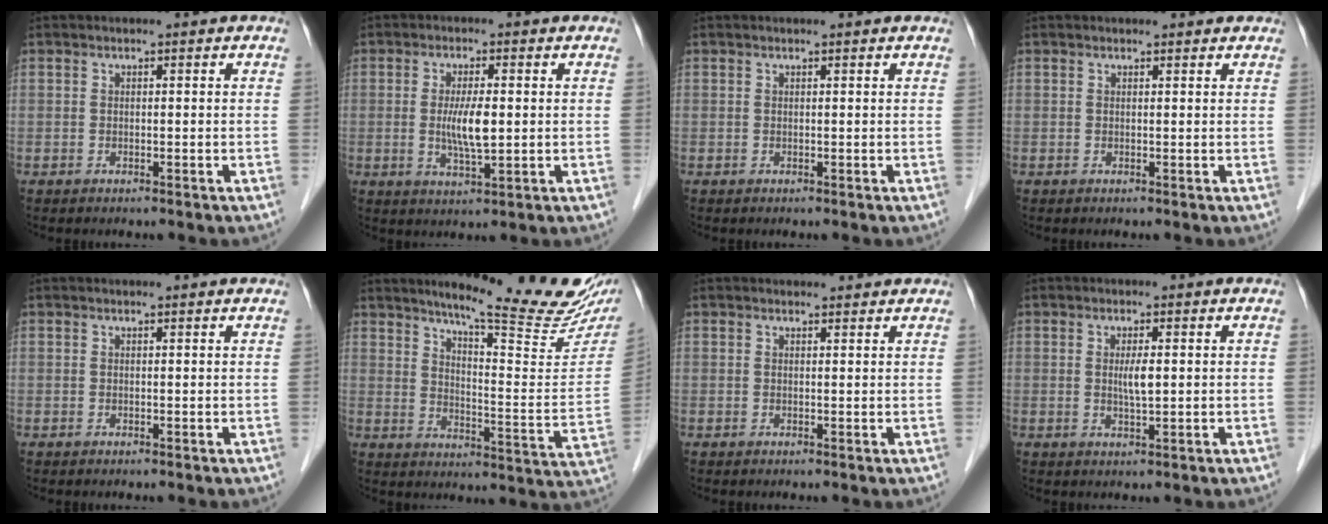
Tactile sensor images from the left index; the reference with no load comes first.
{"total": 5.3, "force": [-0.1, 0.9, 5.2], "torque": [-0.101, -0.011, -0.002]}
{"total": 0.7, "force": [0.7, 0.0, 0.0], "torque": [-0.008, 0.002, 0.007]}
{"total": 2.4, "force": [2.2, 0.8, 0.4], "torque": [-0.007, 0.006, 0.017]}
{"total": 1.1, "force": [1.1, 0.0, 0.1], "torque": [-0.011, 0.002, 0.010]}
{"total": 21.0, "force": [17.5, 1.6, 11.4], "torque": [-0.153, -0.068, 0.222]}
{"total": 2.7, "force": [2.6, 0.8, 0.2], "torque": [-0.005, 0.007, 0.029]}
{"total": 2.5, "force": [0.1, 0.3, 2.4], "torque": [-0.047, -0.006, 0.003]}